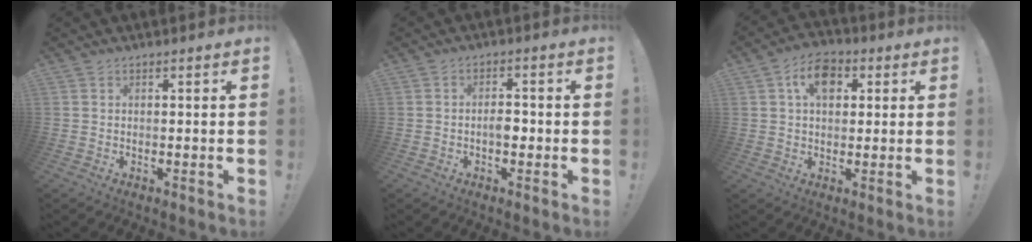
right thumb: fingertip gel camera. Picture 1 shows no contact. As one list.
[{"total": 3.9, "force": [-1.3, 2.1, 3.0], "torque": [-0.047, 0.012, -0.023]}, {"total": 9.3, "force": [3.1, 6.2, 6.3], "torque": [-0.088, 0.003, 0.055]}]